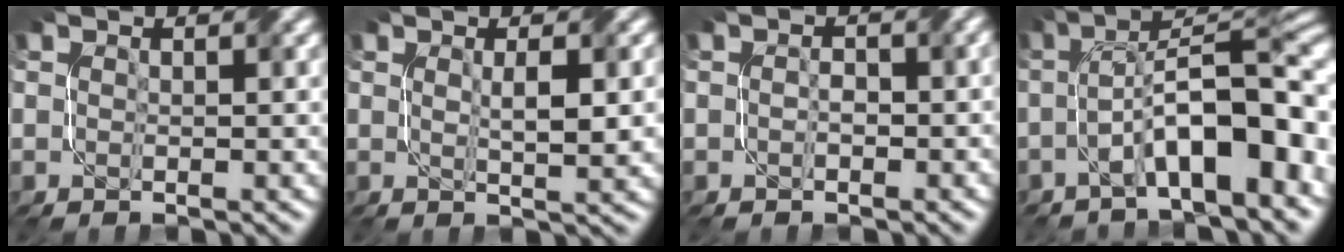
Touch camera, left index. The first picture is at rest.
{"total": 2.9, "force": [0.3, 0.5, 2.8], "torque": [-0.049, -0.002, 0.010]}
{"total": 1.4, "force": [-0.4, 0.8, 1.1], "torque": [-0.018, 0.000, -0.007]}
{"total": 10.9, "force": [-3.1, 3.3, 9.9], "torque": [-0.152, 0.019, -0.046]}